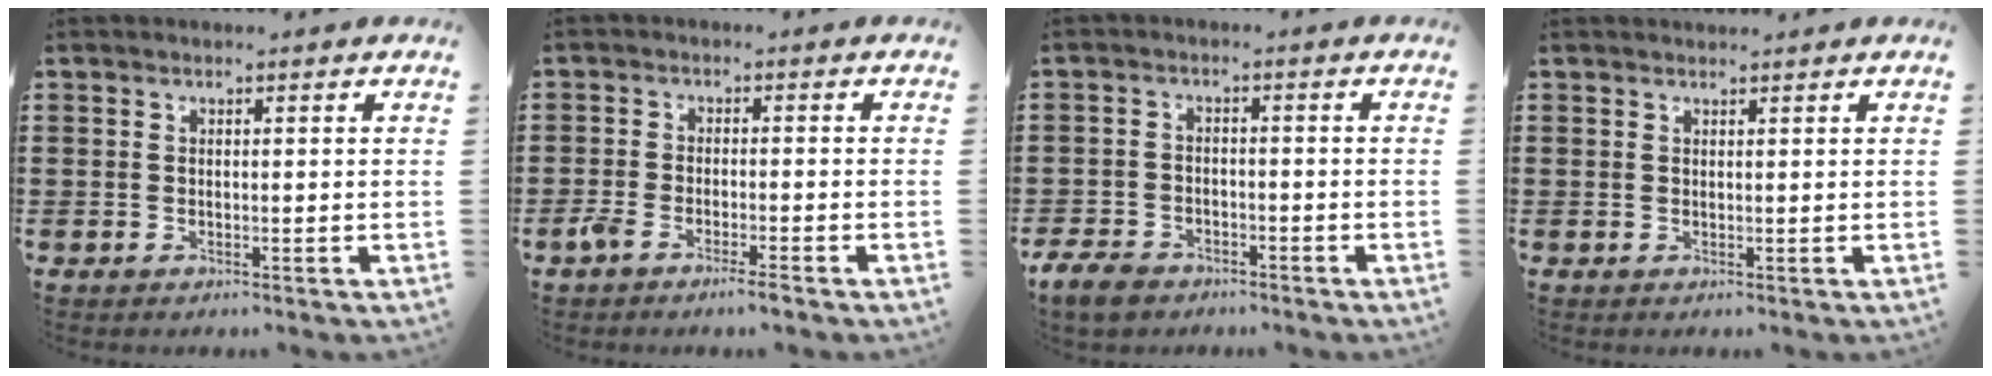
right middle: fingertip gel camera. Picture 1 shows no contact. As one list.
[{"total": 2.9, "force": [-2.1, 0.3, 2.0], "torque": [-0.046, -0.002, -0.041]}, {"total": 3.5, "force": [-3.1, 1.4, 1.1], "torque": [-0.035, 0.002, -0.067]}, {"total": 0.7, "force": [0.7, 0.0, 0.0], "torque": [-0.001, -0.003, 0.015]}]